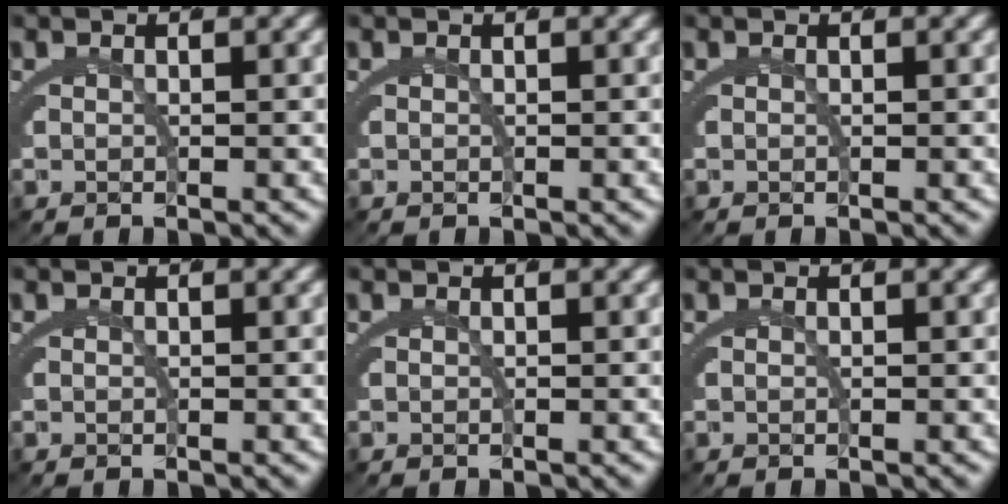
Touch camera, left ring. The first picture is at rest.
{"total": 0.0}
{"total": 0.0}
{"total": 0.0}
{"total": 0.0}
{"total": 0.0}